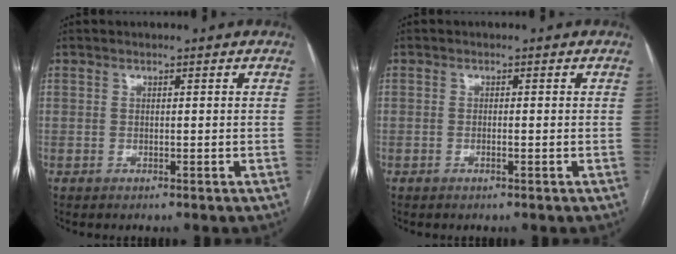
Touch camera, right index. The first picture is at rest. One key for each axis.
{"total": 0.5, "fx": -0.2, "fy": 0.0, "fz": 0.5, "tx": -0.009, "ty": 0.002, "tz": 0.000}